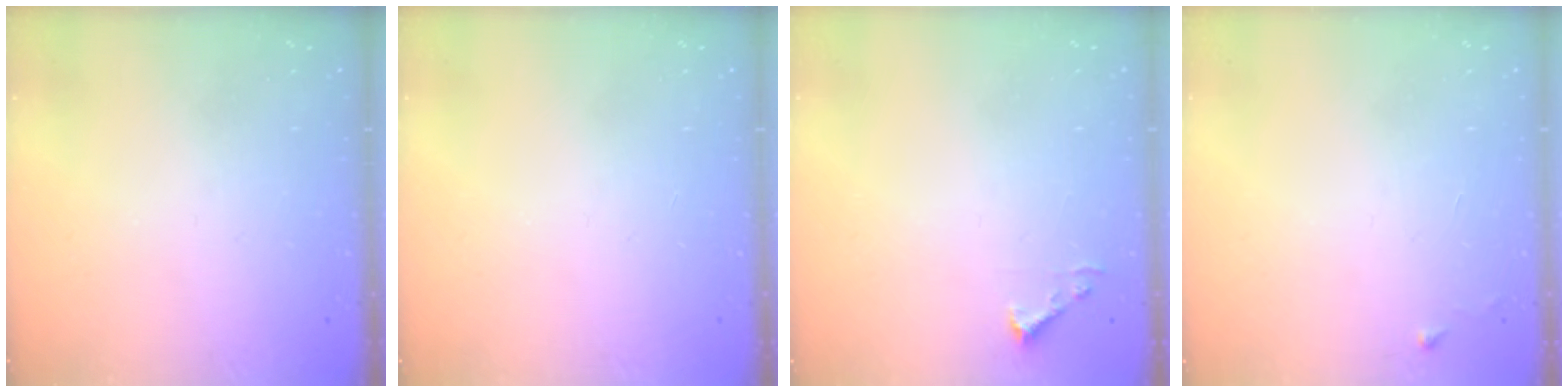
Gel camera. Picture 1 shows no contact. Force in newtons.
{"total": 0.0}
{"total": 3.7, "press": 3.7, "slide": 0.5}
{"total": 3.5, "press": 3.4, "slide": 0.5}